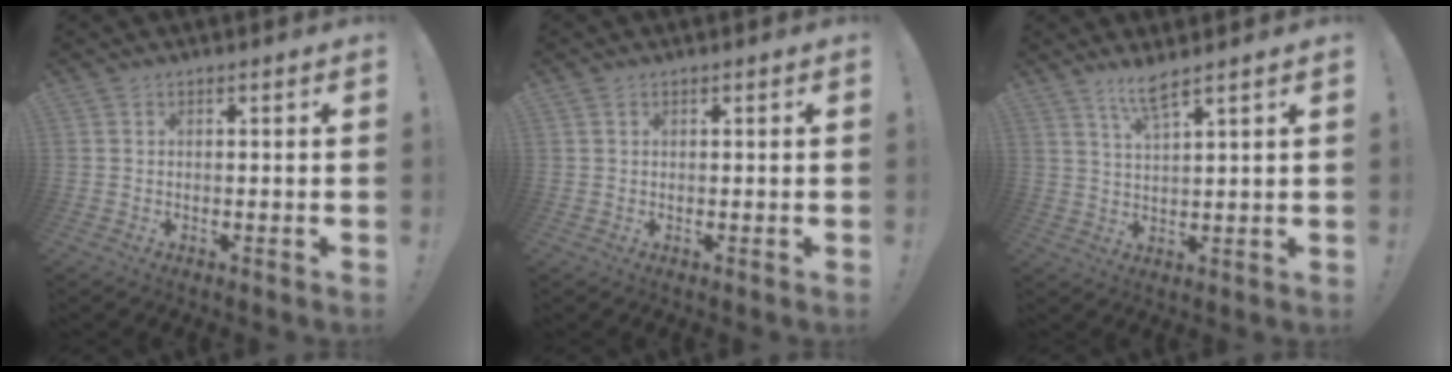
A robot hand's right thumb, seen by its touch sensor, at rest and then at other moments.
{"total": 0.7, "force": [0.5, 0.5, 0.2], "torque": [0.000, -0.001, 0.008]}
{"total": 5.6, "force": [4.2, 0.2, 3.6], "torque": [-0.079, -0.016, 0.073]}